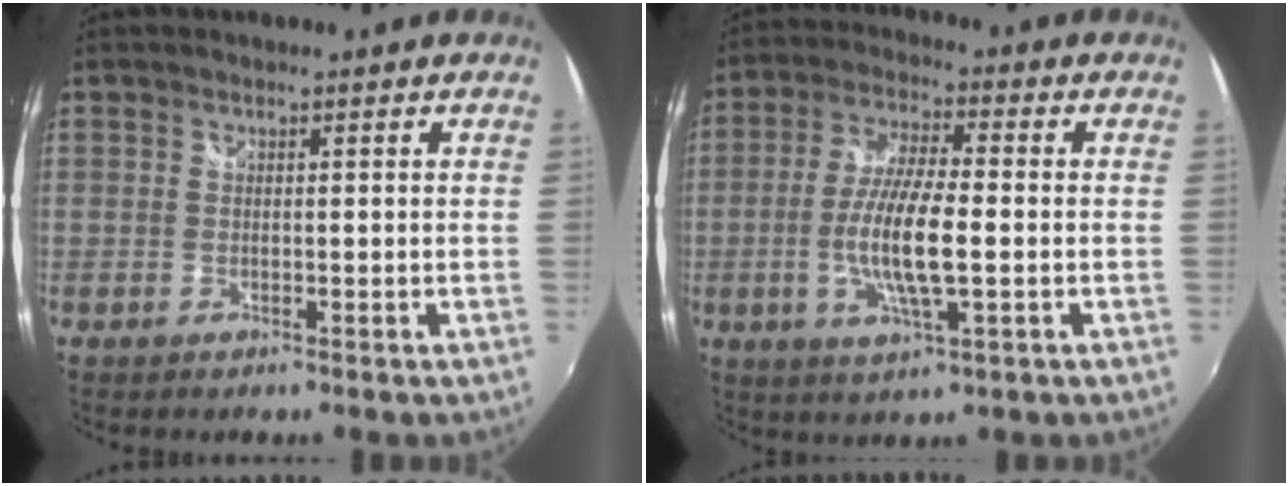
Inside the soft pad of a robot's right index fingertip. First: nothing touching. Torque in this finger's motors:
{"motor_torque": [0.69, 0.18, 0.51, 0.21]}